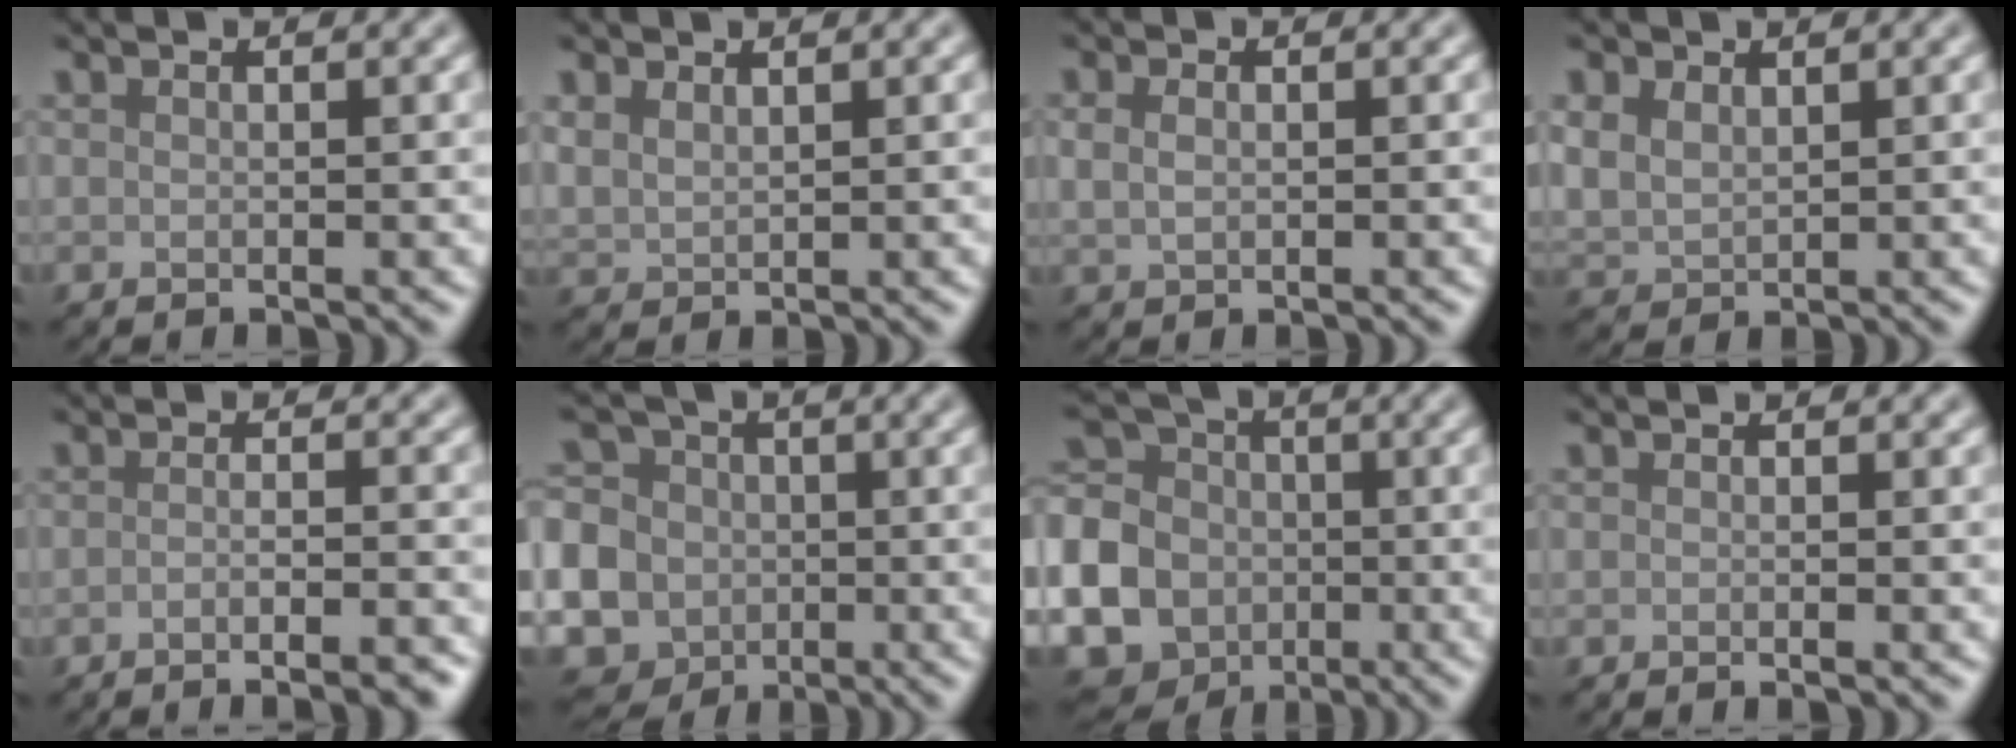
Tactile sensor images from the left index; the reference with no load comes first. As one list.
[{"total": 1.6, "force": [1.2, 0.9, 0.6], "torque": [-0.019, -0.001, 0.029]}, {"total": 1.5, "force": [0.2, 1.1, 1.1], "torque": [-0.022, -0.001, 0.009]}, {"total": 2.7, "force": [1.4, 1.9, 1.3], "torque": [-0.035, -0.003, 0.033]}, {"total": 4.6, "force": [-3.0, 1.3, 3.3], "torque": [-0.033, 0.004, -0.040]}, {"total": 16.6, "force": [-5.0, 14.9, 5.2], "torque": [-0.141, -0.025, -0.118]}, {"total": 18.5, "force": [-6.1, 16.2, 6.5], "torque": [-0.184, -0.026, -0.139]}, {"total": 0.7, "force": [-0.3, 0.1, 0.6], "torque": [-0.005, -0.002, -0.006]}]